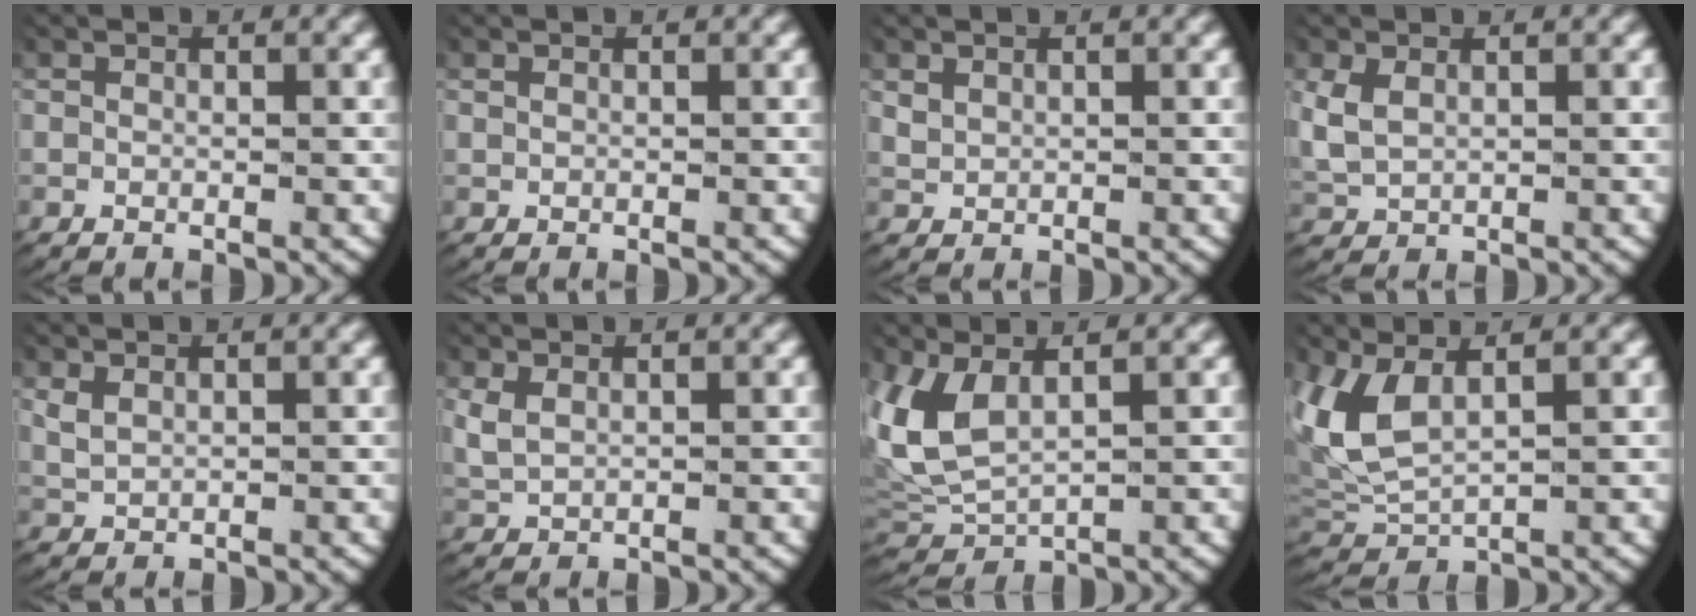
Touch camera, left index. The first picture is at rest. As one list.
[{"total": 0.0}, {"total": 0.9, "force": [0.7, 0.6, 0.3], "torque": [-0.013, -0.003, 0.022]}, {"total": 3.6, "force": [0.6, 3.1, 1.9], "torque": [-0.060, -0.007, 0.019]}, {"total": 1.5, "force": [0.7, 1.0, 0.9], "torque": [-0.026, -0.003, 0.024]}, {"total": 2.5, "force": [0.7, 1.9, 1.5], "torque": [-0.045, -0.003, 0.021]}, {"total": 7.0, "force": [0.7, 5.4, 4.4], "torque": [-0.140, -0.017, 0.027]}, {"total": 6.1, "force": [1.3, 4.4, 4.1], "torque": [-0.134, -0.012, 0.037]}]